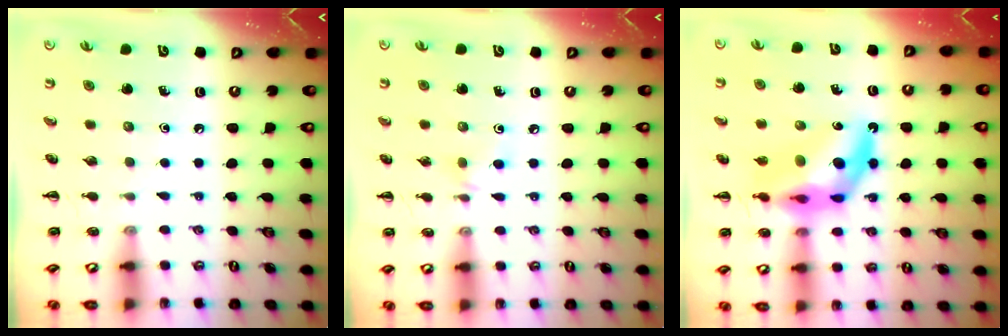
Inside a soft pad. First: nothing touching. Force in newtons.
{"total": 4.7, "press": 4.5, "slide": 1.5}
{"total": 12.4, "press": 11.8, "slide": 3.6}